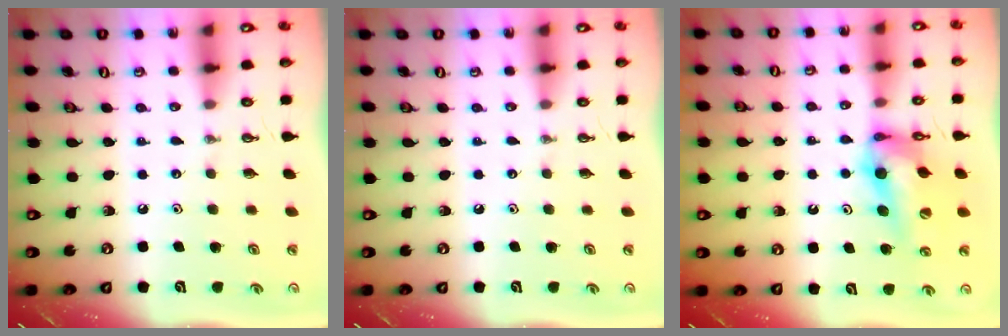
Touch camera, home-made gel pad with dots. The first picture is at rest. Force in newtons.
{"total": 0.0}
{"total": 12.4, "press": 12.0, "slide": 3.1}